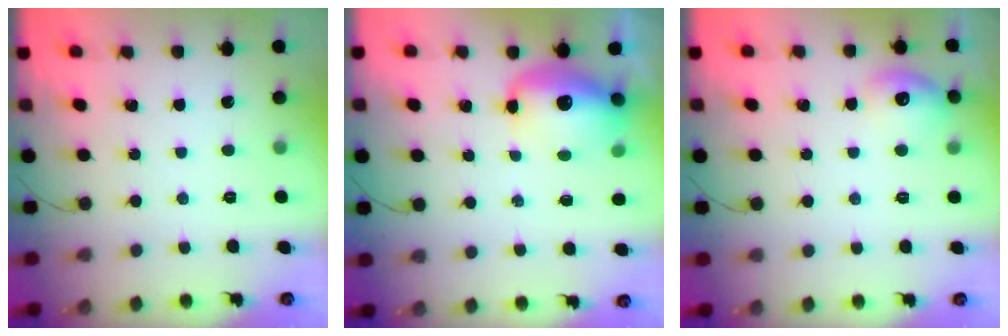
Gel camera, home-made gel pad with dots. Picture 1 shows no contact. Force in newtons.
{"total": 12.6, "press": 12.3, "slide": 2.5}
{"total": 9.9, "press": 9.8, "slide": 1.3}